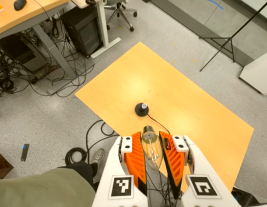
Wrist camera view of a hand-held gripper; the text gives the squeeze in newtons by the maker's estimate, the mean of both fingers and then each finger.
{"total": 21.2, "left": 22.7, "right": 19.8}